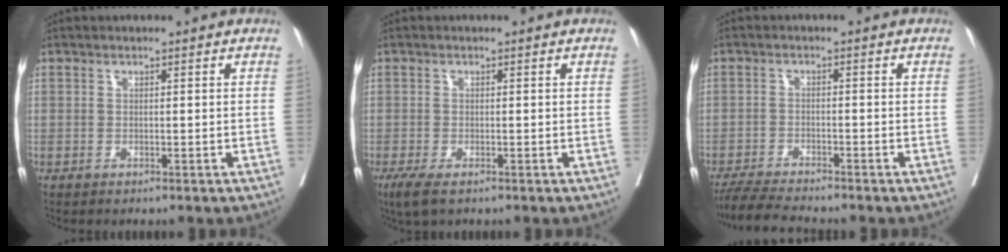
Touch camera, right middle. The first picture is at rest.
{"total": 3.0, "force": [-1.8, 0.9, 2.2], "torque": [-0.048, -0.010, -0.031]}
{"total": 6.0, "force": [-5.6, -0.3, 2.2], "torque": [-0.033, -0.023, -0.099]}